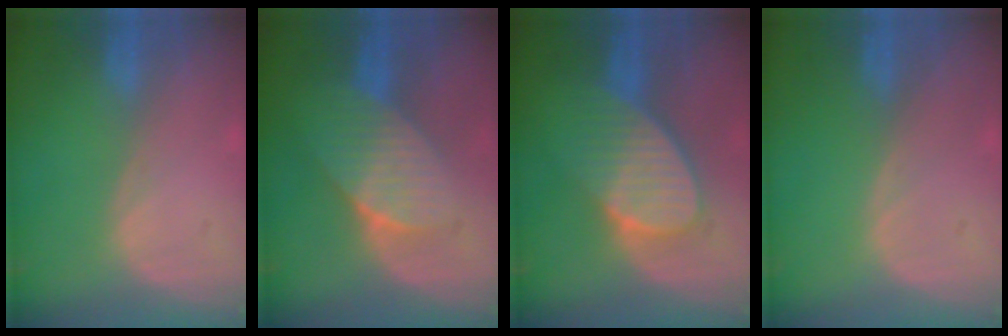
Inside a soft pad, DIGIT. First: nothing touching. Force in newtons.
{"total": 7.5, "press": 6.7, "slide": 3.4}
{"total": 7.6, "press": 7.4, "slide": 1.8}
{"total": 0.0}